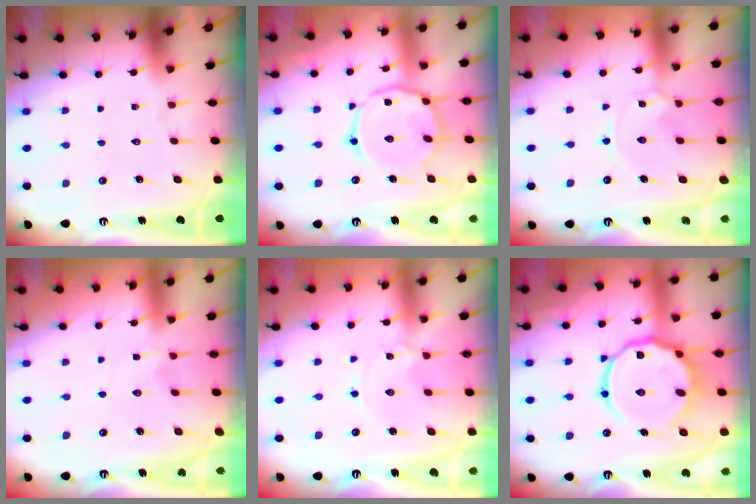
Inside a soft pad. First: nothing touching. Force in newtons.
{"total": 12.5, "press": 12.5, "slide": 1.0}
{"total": 1.5, "press": 1.5, "slide": 0.0}
{"total": 2.1, "press": 2.1, "slide": 0.3}
{"total": 1.3, "press": 1.3, "slide": 0.3}
{"total": 15.5, "press": 15.4, "slide": 1.4}